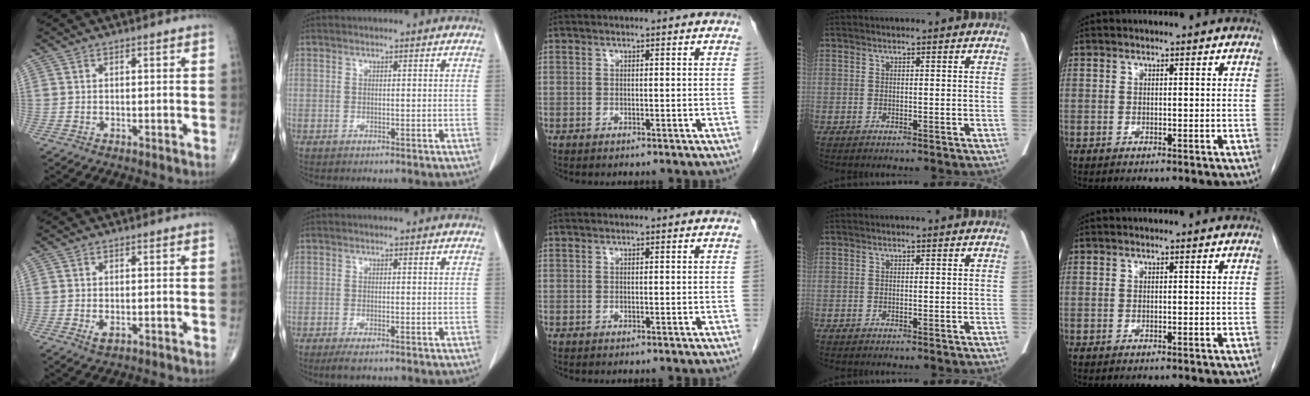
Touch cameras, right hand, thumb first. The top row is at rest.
{"thumb": {"total": 1.8, "force": [-0.4, 1.0, 1.4], "torque": [-0.027, -0.004, -0.004]}, "index": {"total": 2.4, "force": [-1.6, 0.5, 1.6], "torque": [-0.029, -0.006, -0.026]}}